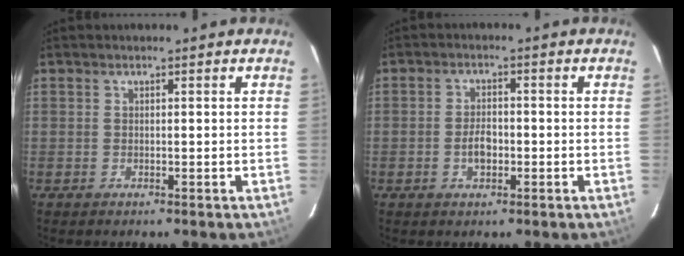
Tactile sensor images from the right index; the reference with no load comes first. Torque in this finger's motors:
{"motor_torque": [0.77, 0.23, 0.10, 0.03]}